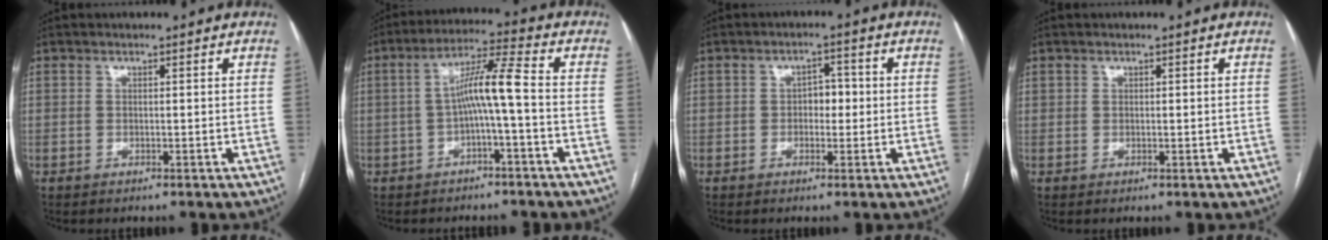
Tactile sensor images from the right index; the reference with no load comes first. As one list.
[{"total": 7.3, "force": [-0.9, 0.0, 7.3], "torque": [-0.128, 0.027, -0.017]}, {"total": 3.2, "force": [-0.1, 2.0, 2.5], "torque": [-0.031, 0.011, -0.003]}, {"total": 0.7, "force": [0.4, 0.6, 0.3], "torque": [-0.001, 0.002, 0.007]}]